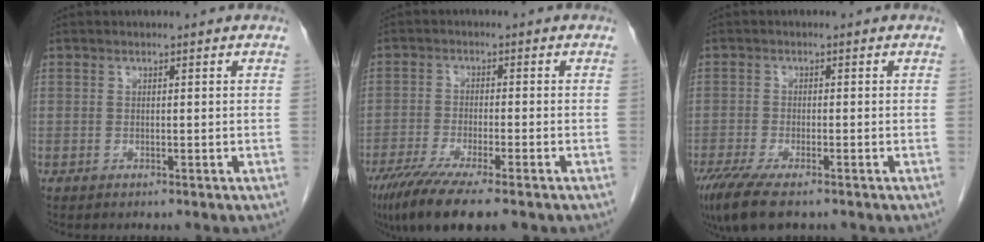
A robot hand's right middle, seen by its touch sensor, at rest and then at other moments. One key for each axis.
{"total": 10.7, "fx": -7.6, "fy": 1.1, "fz": 7.5, "tx": -0.121, "ty": -0.025, "tz": -0.121}
{"total": 8.2, "fx": -5.8, "fy": 1.9, "fz": 5.5, "tx": -0.098, "ty": -0.022, "tz": -0.095}